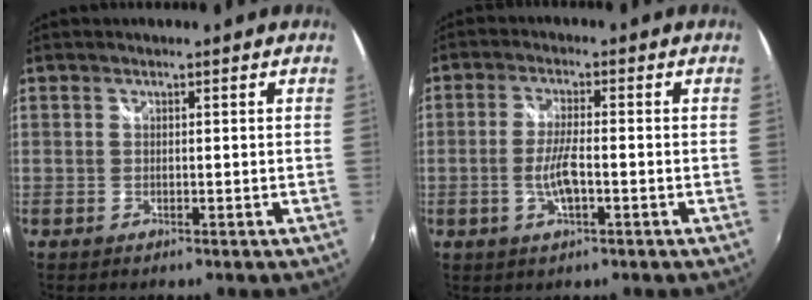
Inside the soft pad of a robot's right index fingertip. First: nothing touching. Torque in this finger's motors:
{"motor_torque": [-0.06, 0.08, 0.10, 0.01]}